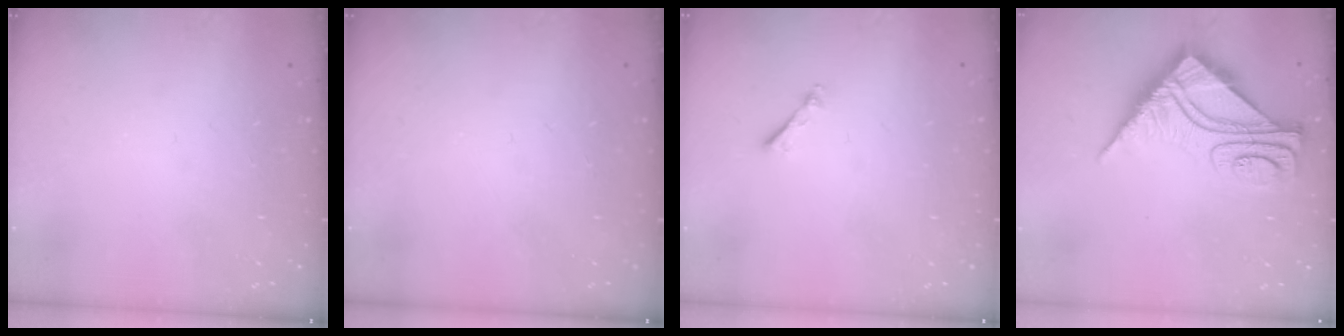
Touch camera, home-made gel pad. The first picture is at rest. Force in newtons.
{"total": 0.0}
{"total": 1.0, "press": 1.0, "slide": 0.2}
{"total": 10.9, "press": 10.9, "slide": 1.3}